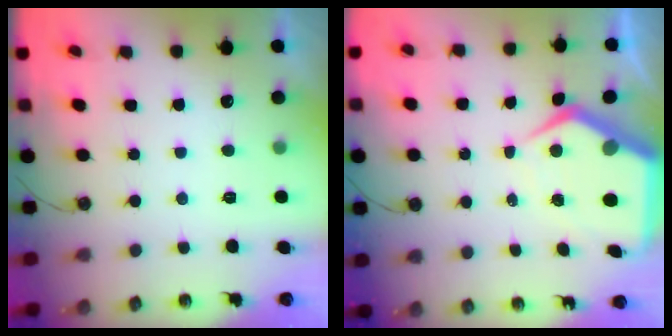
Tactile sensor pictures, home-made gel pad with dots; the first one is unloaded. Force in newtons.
{"total": 10.2, "press": 10.1, "slide": 1.1}